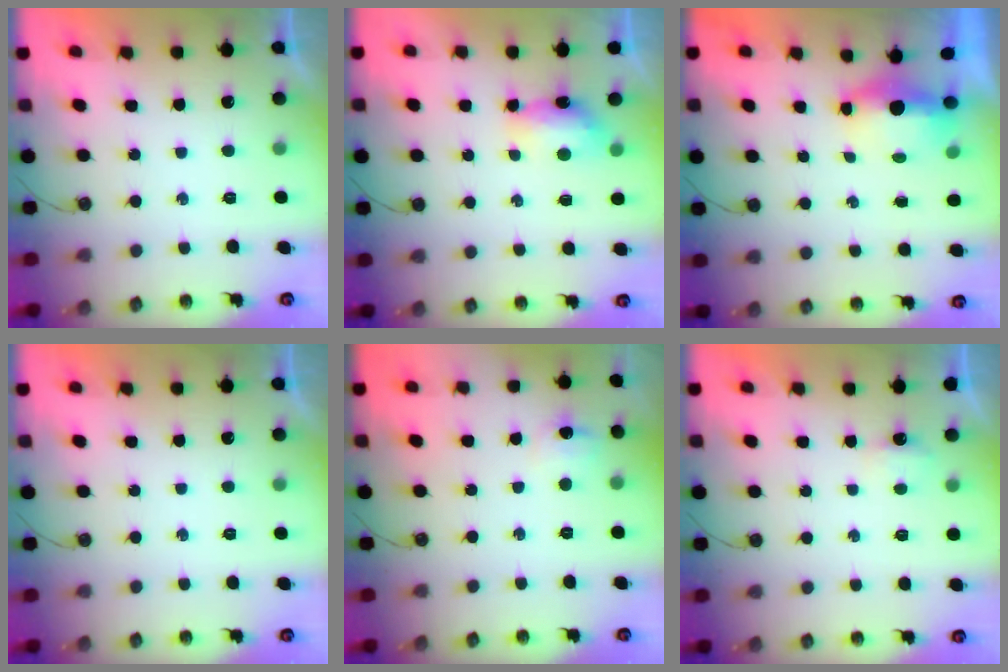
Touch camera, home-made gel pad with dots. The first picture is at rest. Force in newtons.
{"total": 6.0, "press": 5.9, "slide": 0.7}
{"total": 5.2, "press": 4.9, "slide": 1.5}
{"total": 0.0}
{"total": 6.5, "press": 6.4, "slide": 0.6}
{"total": 3.0, "press": 2.9, "slide": 0.5}